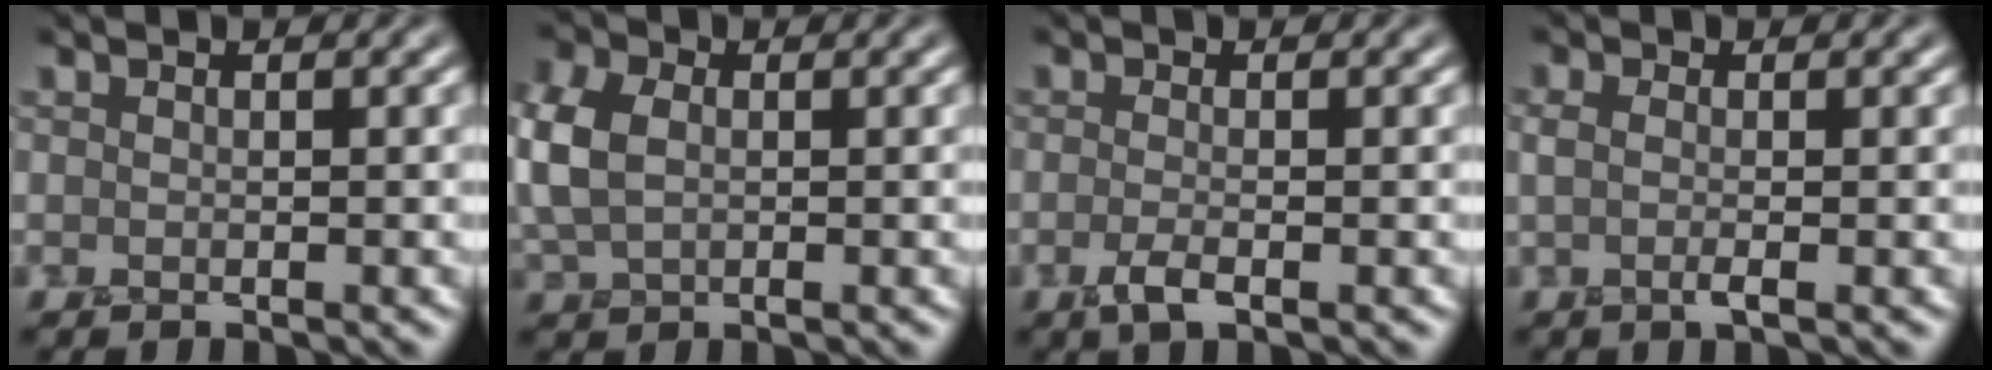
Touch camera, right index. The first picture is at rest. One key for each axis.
{"total": 3.4, "fx": 0.6, "fy": 2.6, "fz": 2.2, "tx": -0.066, "ty": 0.011, "tz": 0.006}
{"total": 1.6, "fx": -0.7, "fy": 0.6, "fz": 1.4, "tx": -0.027, "ty": 0.001, "tz": -0.017}
{"total": 0.9, "fx": 0.0, "fy": 0.2, "fz": 0.9, "tx": -0.019, "ty": 0.002, "tz": -0.001}